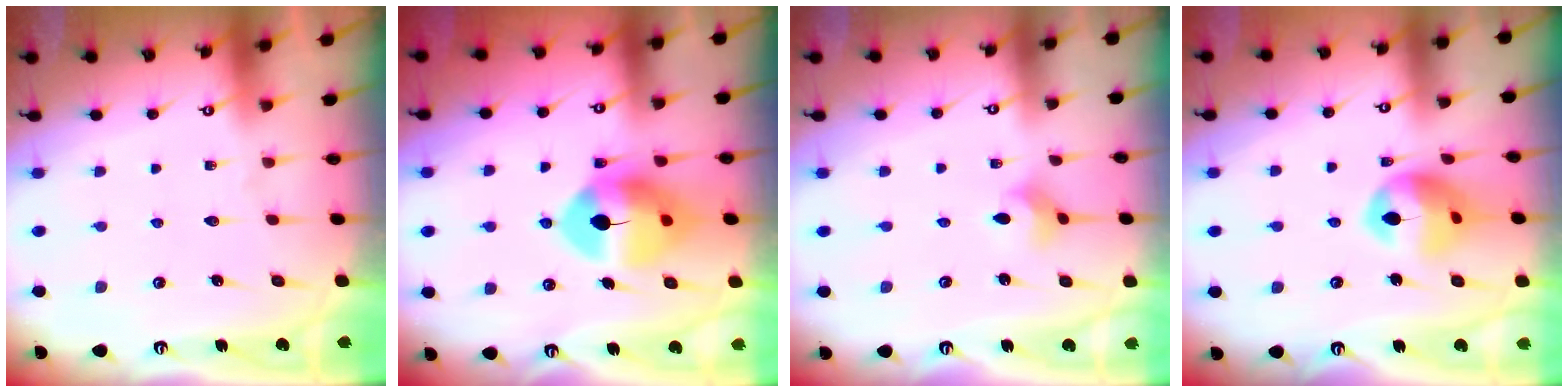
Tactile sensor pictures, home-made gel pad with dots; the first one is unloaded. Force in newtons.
{"total": 12.2, "press": 12.0, "slide": 1.8}
{"total": 3.6, "press": 3.6, "slide": 0.2}
{"total": 12.4, "press": 12.4, "slide": 1.2}